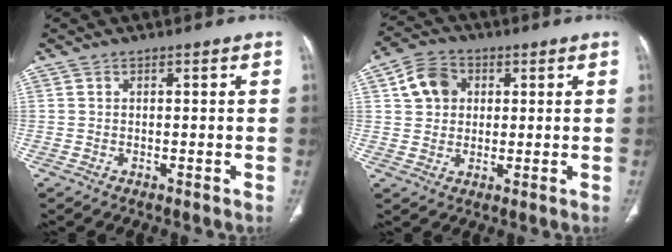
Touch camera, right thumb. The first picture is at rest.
{"total": 7.7, "force": [2.1, 6.4, 3.8], "torque": [-0.050, 0.005, 0.032]}